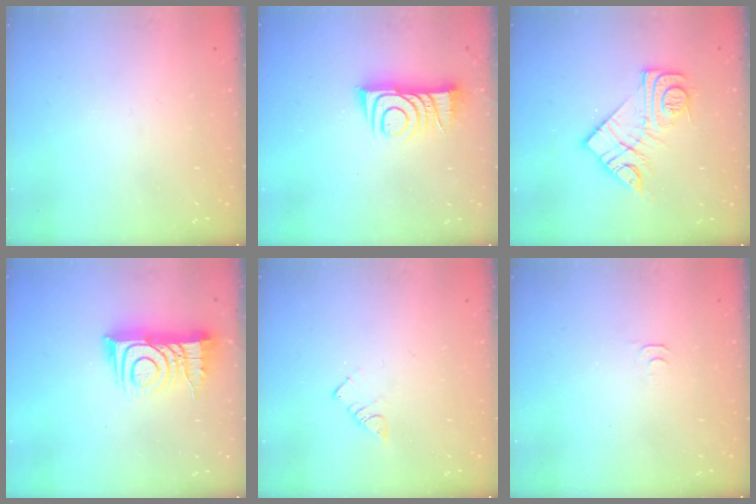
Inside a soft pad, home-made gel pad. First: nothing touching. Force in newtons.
{"total": 9.3, "press": 9.3, "slide": 0.6}
{"total": 13.6, "press": 13.6, "slide": 0.9}
{"total": 12.7, "press": 12.7, "slide": 0.9}
{"total": 3.1, "press": 3.1, "slide": 0.3}
{"total": 2.8, "press": 2.7, "slide": 0.5}